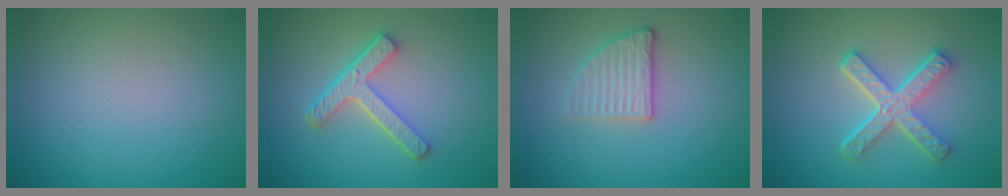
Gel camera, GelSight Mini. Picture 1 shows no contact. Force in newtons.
{"total": 4.3, "press": 3.3, "slide": 2.8}
{"total": 2.7, "press": 2.4, "slide": 1.1}
{"total": 5.0, "press": 3.8, "slide": 3.2}